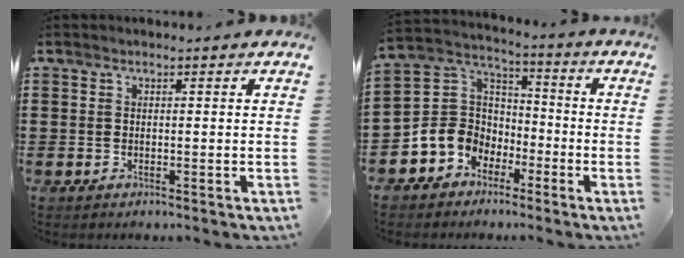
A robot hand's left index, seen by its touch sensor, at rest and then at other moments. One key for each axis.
{"total": 6.9, "fx": -2.6, "fy": 6.4, "fz": 0.5, "tx": -0.057, "ty": 0.001, "tz": -0.056}